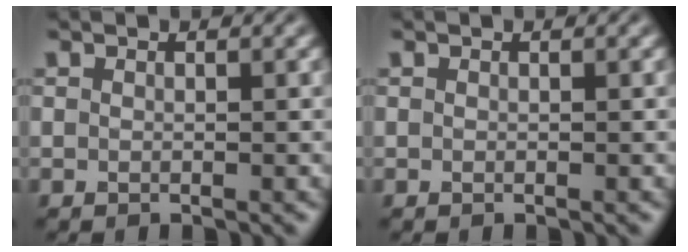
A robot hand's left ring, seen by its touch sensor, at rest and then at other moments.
{"total": 0.0}